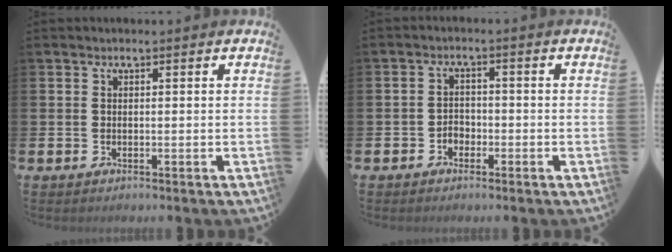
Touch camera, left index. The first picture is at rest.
{"total": 2.1, "force": [-1.2, 1.5, 0.6], "torque": [-0.013, 0.004, -0.028]}